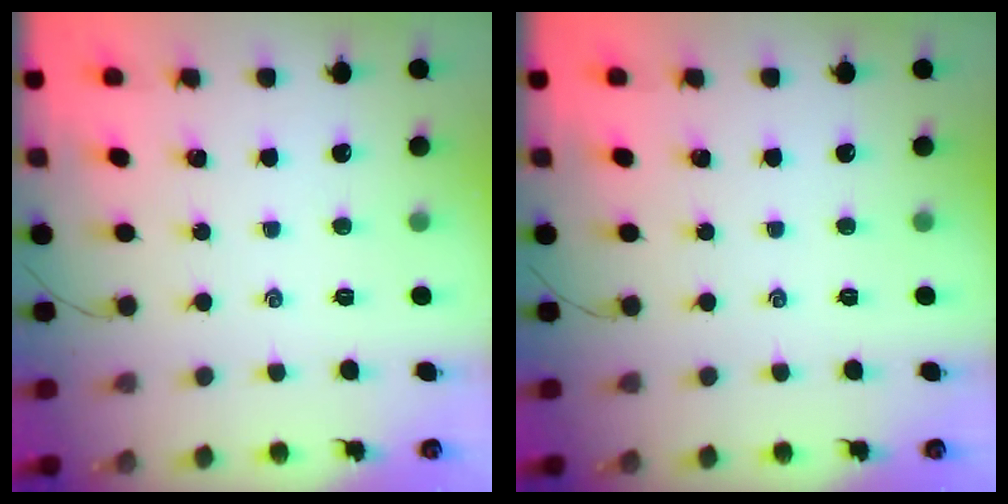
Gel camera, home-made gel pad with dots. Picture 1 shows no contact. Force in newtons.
{"total": 0.0}